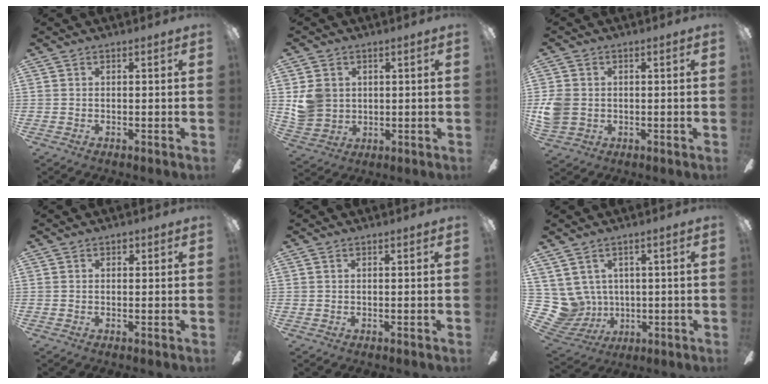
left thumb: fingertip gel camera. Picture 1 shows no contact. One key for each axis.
{"total": 7.2, "fx": 1.9, "fy": 6.6, "fz": 2.1, "tx": -0.040, "ty": 0.006, "tz": 0.040}
{"total": 5.7, "fx": 0.0, "fy": 5.0, "fz": 2.7, "tx": -0.057, "ty": 0.010, "tz": 0.004}
{"total": 1.0, "fx": 0.5, "fy": 0.8, "fz": 0.4, "tx": 0.000, "ty": 0.000, "tz": 0.007}
{"total": 0.0}
{"total": 8.0, "fx": 2.3, "fy": 7.5, "fz": 1.4, "tx": -0.092, "ty": -0.022, "tz": 0.052}